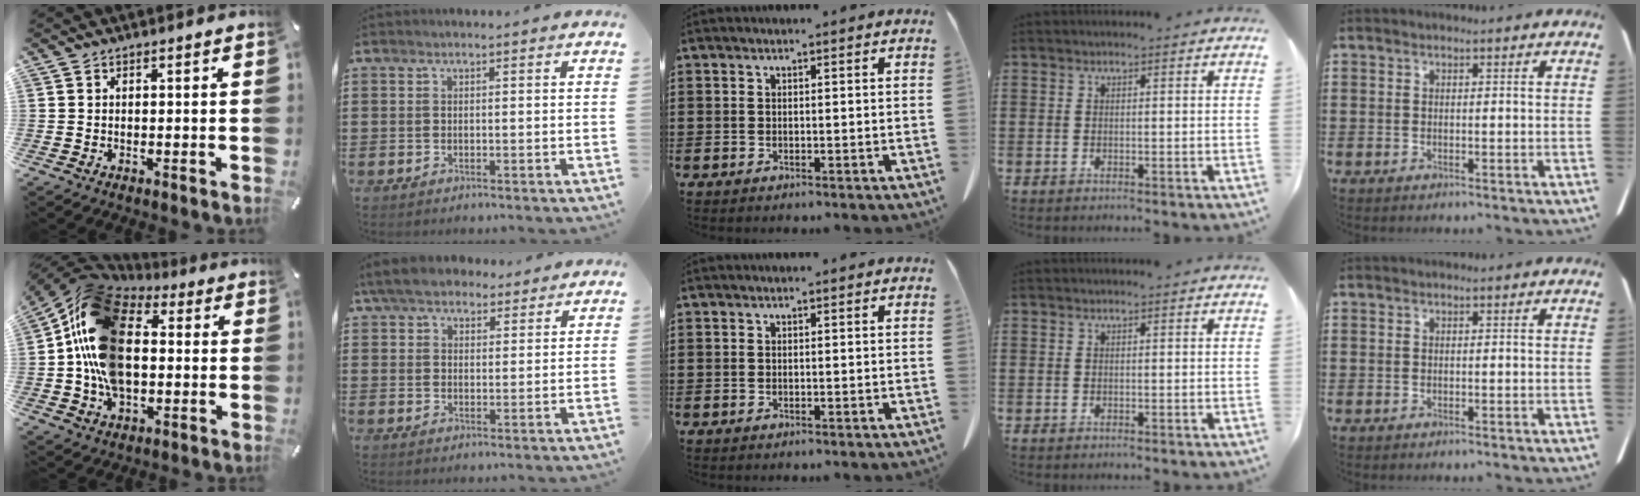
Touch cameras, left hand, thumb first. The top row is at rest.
{"thumb": {"total": 19.9, "force": [0.8, 14.3, 13.8], "torque": [-0.292, 0.009, 0.013]}, "index": {"total": 5.9, "force": [5.1, 2.3, 2.0], "torque": [-0.058, 0.000, 0.096]}}